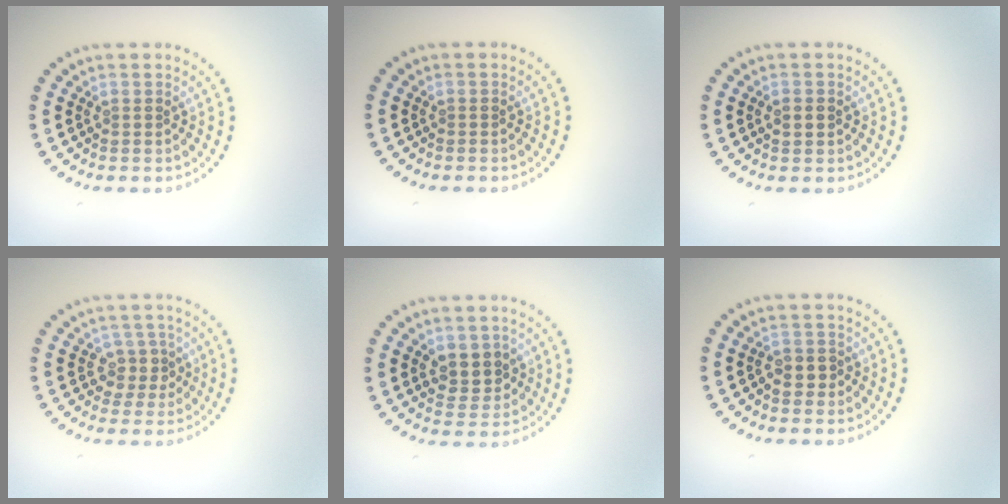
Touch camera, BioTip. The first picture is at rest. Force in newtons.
{"total": 0.0}
{"total": 1.6, "press": 1.6, "slide": 0.3}
{"total": 2.2, "press": 1.9, "slide": 1.2}
{"total": 2.8, "press": 2.7, "slide": 0.7}
{"total": 1.3, "press": 1.2, "slide": 0.5}